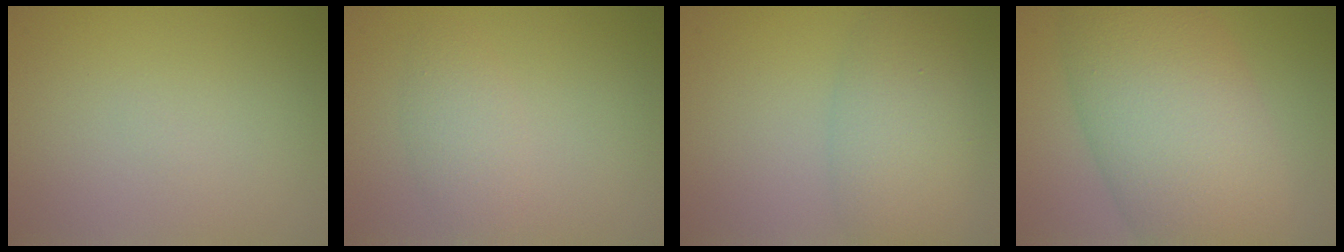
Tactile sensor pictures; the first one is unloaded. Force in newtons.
{"total": 2.1, "press": 2.1, "slide": 0.1}
{"total": 5.0, "press": 5.0, "slide": 0.3}
{"total": 10.7, "press": 10.7, "slide": 0.5}